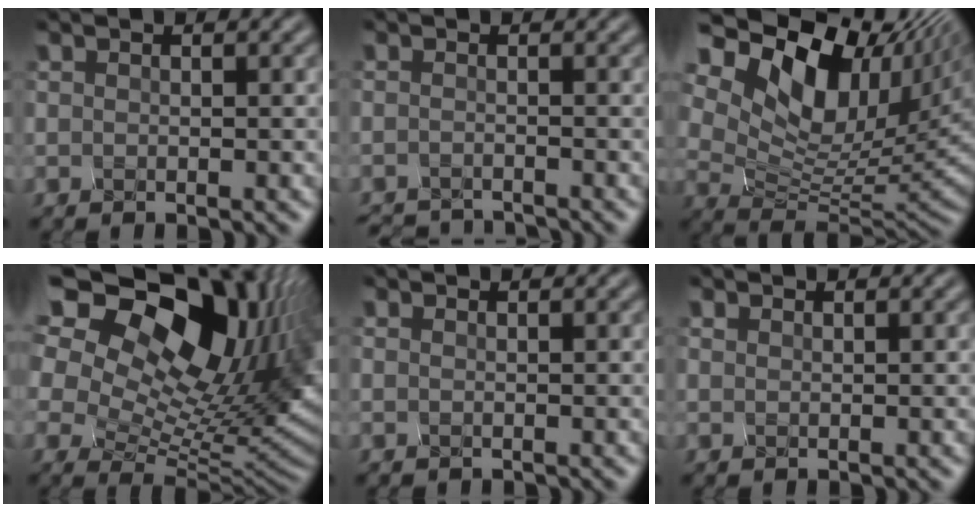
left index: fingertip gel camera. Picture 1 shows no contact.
{"total": 4.0, "force": [-4.0, -0.2, -0.5], "torque": [0.008, -0.012, -0.038]}
{"total": 13.9, "force": [7.7, 7.5, 8.8], "torque": [-0.195, 0.032, 0.153]}
{"total": 17.8, "force": [7.6, 10.0, 12.7], "torque": [-0.220, 0.033, 0.140]}
{"total": 0.7, "force": [0.2, -0.2, -0.6], "torque": [-0.001, 0.000, -0.002]}
{"total": 1.4, "force": [0.4, -0.7, -1.1], "torque": [0.008, 0.000, 0.010]}